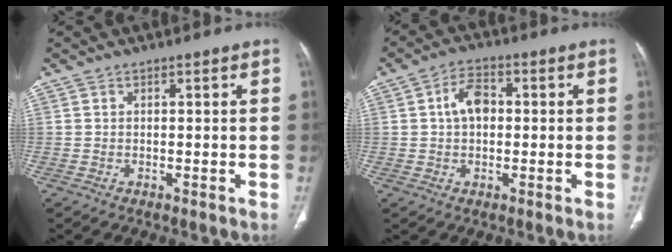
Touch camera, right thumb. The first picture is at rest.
{"total": 5.9, "force": [0.6, 3.8, 4.4], "torque": [-0.070, 0.015, 0.004]}